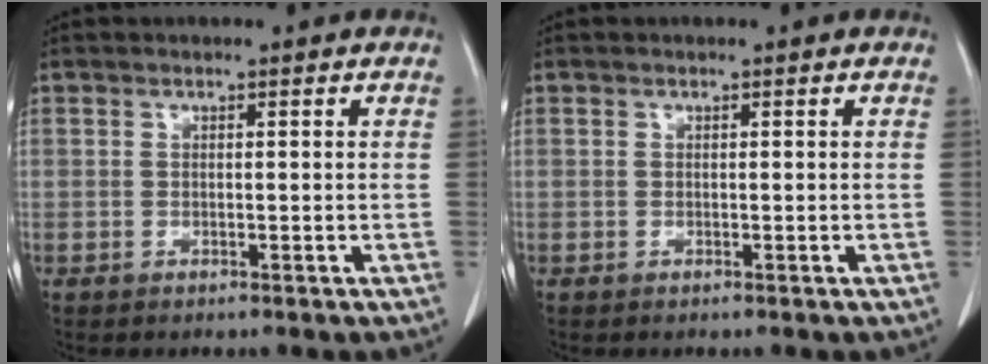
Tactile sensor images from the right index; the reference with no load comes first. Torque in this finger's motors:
{"motor_torque": [0.00, 0.00, 0.00, 0.00]}